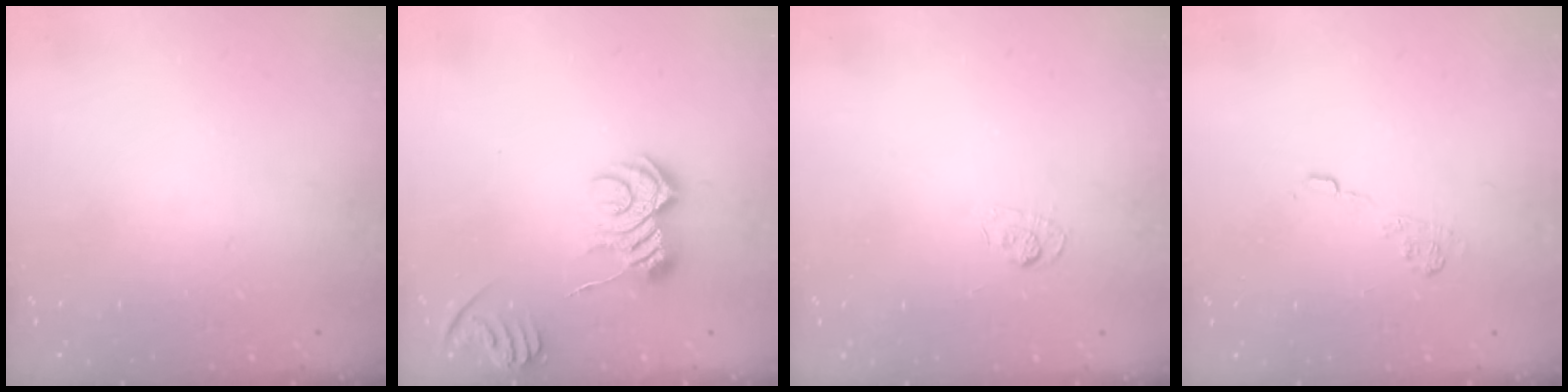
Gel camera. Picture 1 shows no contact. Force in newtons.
{"total": 9.8, "press": 9.8, "slide": 0.2}
{"total": 3.5, "press": 3.1, "slide": 1.6}
{"total": 9.2, "press": 9.2, "slide": 0.8}